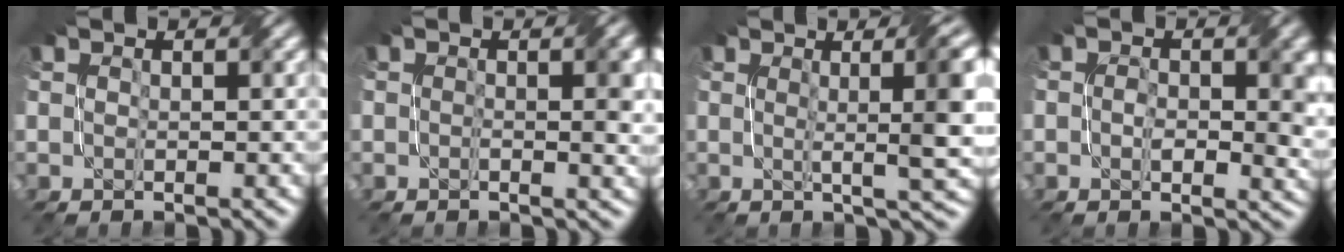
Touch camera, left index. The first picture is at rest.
{"total": 2.4, "force": [0.0, 0.7, 2.3], "torque": [-0.031, -0.001, -0.002]}
{"total": 8.2, "force": [1.2, 2.2, 7.8], "torque": [-0.073, 0.008, 0.018]}
{"total": 4.8, "force": [-0.1, 2.6, 4.0], "torque": [-0.053, -0.004, -0.004]}